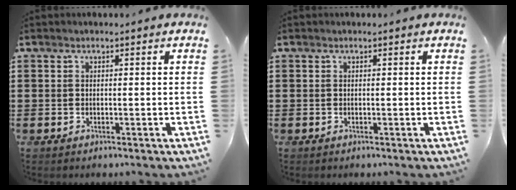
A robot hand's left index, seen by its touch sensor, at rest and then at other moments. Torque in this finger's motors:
{"motor_torque": [0.00, 0.00, 0.00, -0.01]}